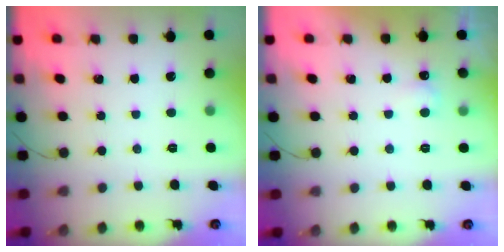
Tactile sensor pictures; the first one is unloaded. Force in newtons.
{"total": 2.2, "press": 2.2, "slide": 0.4}